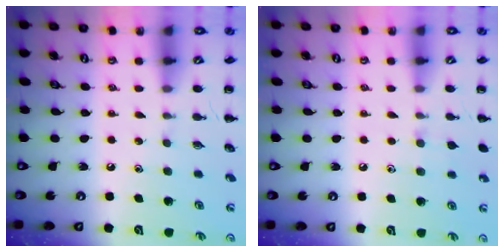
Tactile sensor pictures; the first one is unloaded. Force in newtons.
{"total": 5.3, "press": 4.9, "slide": 2.0}